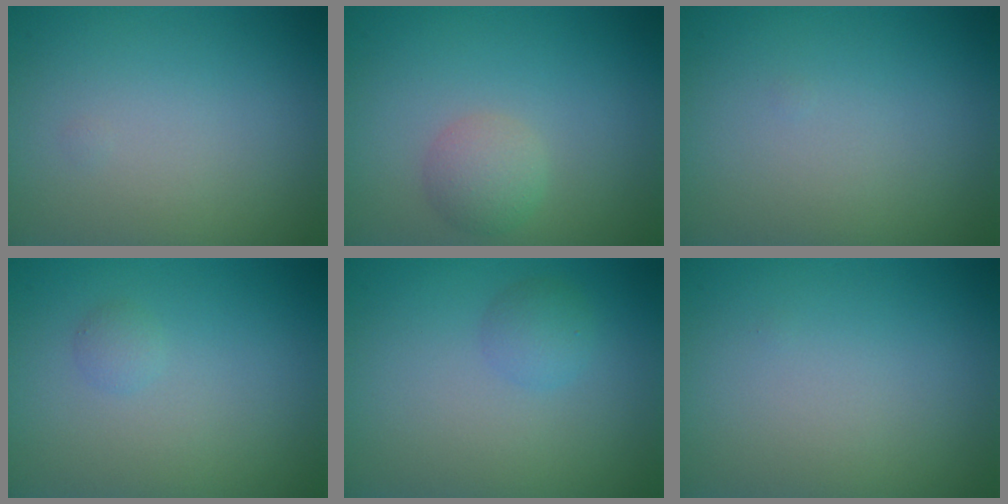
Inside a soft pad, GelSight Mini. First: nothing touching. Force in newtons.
{"total": 2.1, "press": 2.1, "slide": 0.1}
{"total": 0.0}
{"total": 0.8, "press": 0.8, "slide": 0.1}
{"total": 1.6, "press": 1.5, "slide": 0.1}
{"total": 0.0}